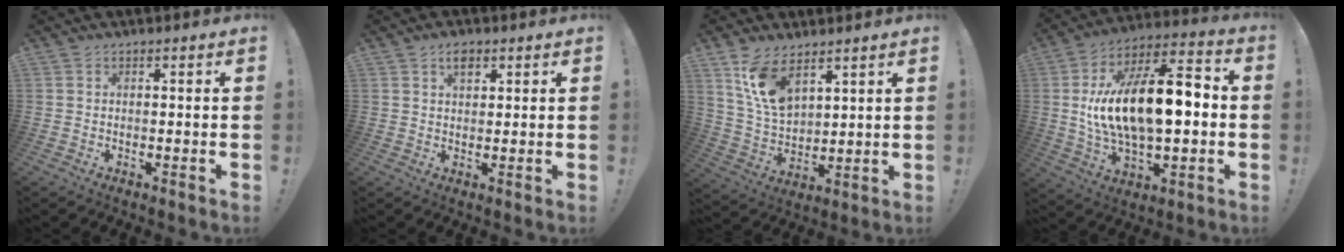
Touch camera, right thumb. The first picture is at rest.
{"total": 3.7, "force": [2.0, 2.1, 2.3], "torque": [-0.030, -0.004, 0.033]}
{"total": 12.2, "force": [7.7, 6.4, 7.0], "torque": [-0.147, -0.036, 0.152]}
{"total": 22.5, "force": [0.7, 10.7, 19.8], "torque": [-0.343, -0.004, 0.009]}